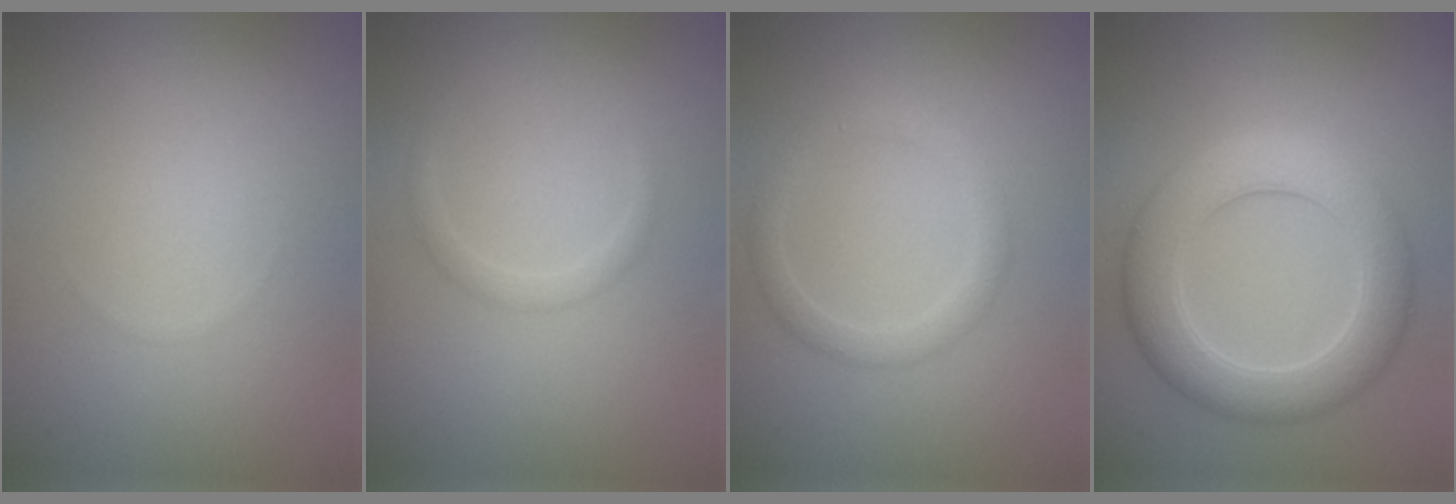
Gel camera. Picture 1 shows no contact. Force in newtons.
{"total": 1.1, "press": 1.1, "slide": 0.1}
{"total": 2.0, "press": 2.0, "slide": 0.1}
{"total": 6.4, "press": 6.4, "slide": 0.2}